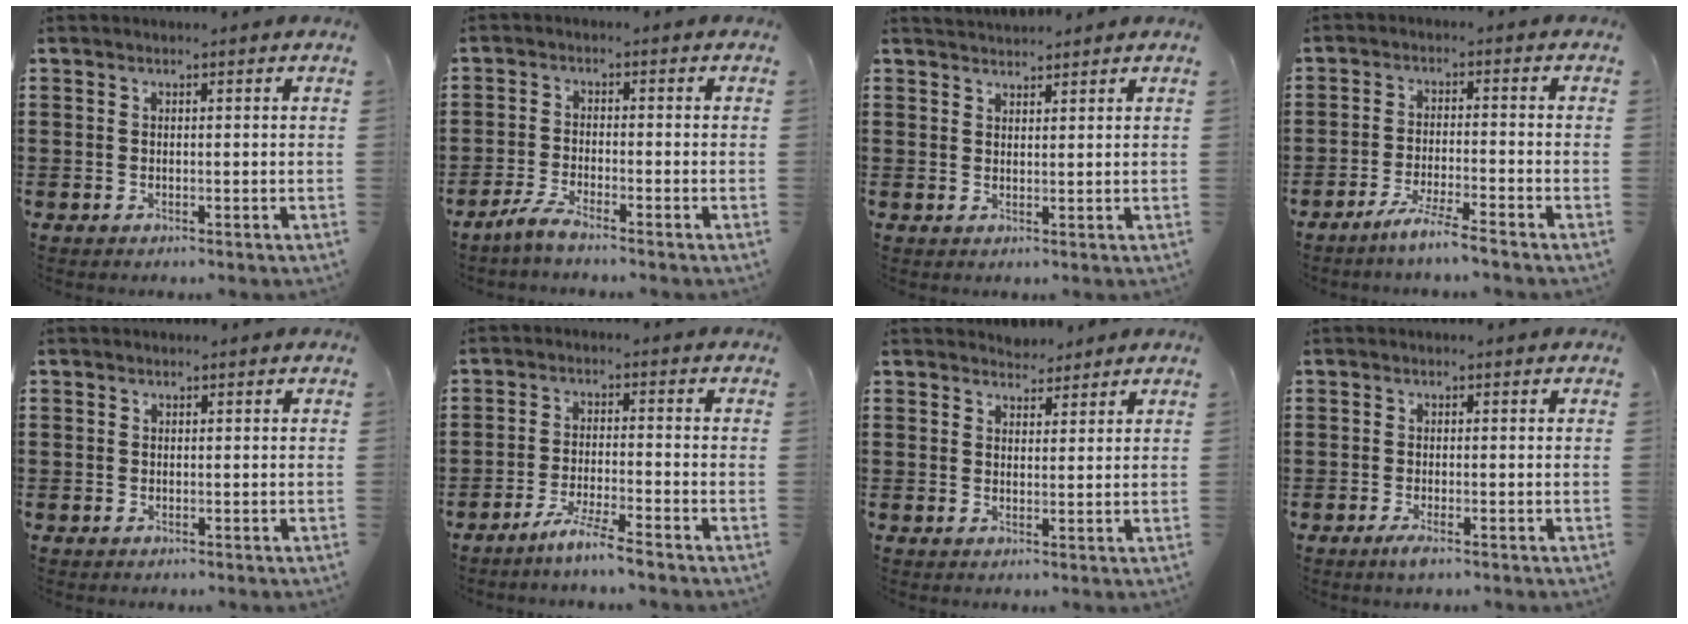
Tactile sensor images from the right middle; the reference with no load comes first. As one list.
[{"total": 3.0, "force": [-2.5, 0.1, 1.6], "torque": [-0.049, -0.005, -0.053]}, {"total": 1.8, "force": [1.8, 0.1, -0.2], "torque": [-0.001, 0.001, 0.035]}, {"total": 4.4, "force": [-3.8, -0.5, 2.2], "torque": [-0.042, -0.007, -0.072]}, {"total": 0.6, "force": [-0.2, 0.6, 0.0], "torque": [-0.001, 0.005, -0.006]}, {"total": 4.8, "force": [-4.2, -0.5, 2.2], "torque": [-0.043, -0.007, -0.079]}, {"total": 2.4, "force": [2.4, 0.5, -0.3], "torque": [0.006, -0.005, 0.045]}, {"total": 1.7, "force": [-0.9, 0.3, 1.5], "torque": [-0.032, -0.007, -0.018]}]